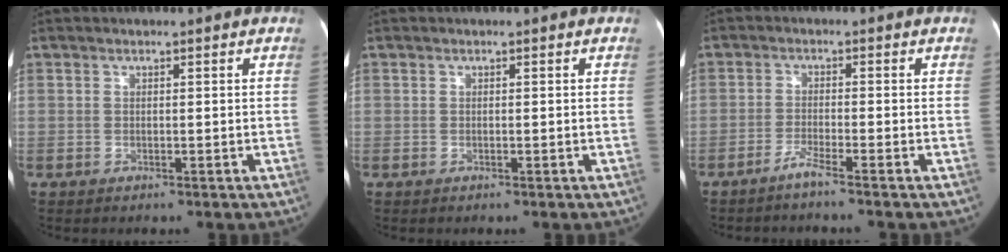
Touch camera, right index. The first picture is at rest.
{"total": 0.0}
{"total": 2.6, "force": [-2.2, -0.4, 1.2], "torque": [-0.028, -0.004, -0.048]}